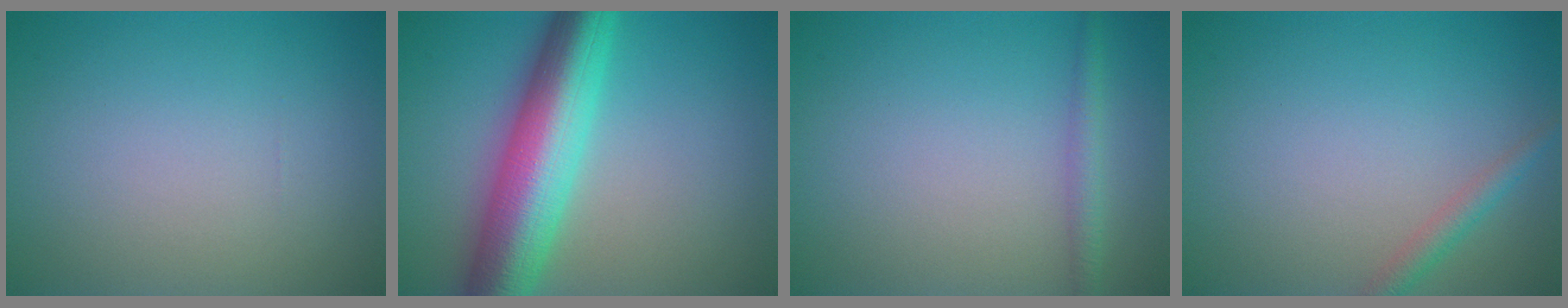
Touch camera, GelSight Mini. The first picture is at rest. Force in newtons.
{"total": 9.8, "press": 9.8, "slide": 0.3}
{"total": 1.6, "press": 1.6, "slide": 0.1}
{"total": 1.7, "press": 1.7, "slide": 0.1}